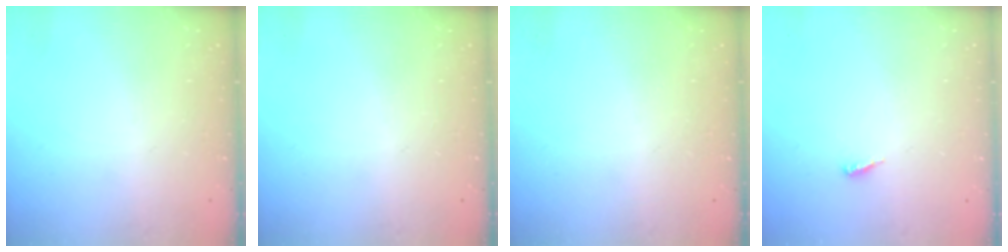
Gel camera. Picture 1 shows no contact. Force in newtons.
{"total": 0.0}
{"total": 0.0}
{"total": 3.9, "press": 3.9, "slide": 0.3}